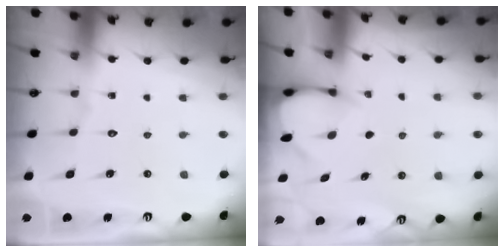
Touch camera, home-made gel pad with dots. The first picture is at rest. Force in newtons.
{"total": 2.6, "press": 2.5, "slide": 0.4}